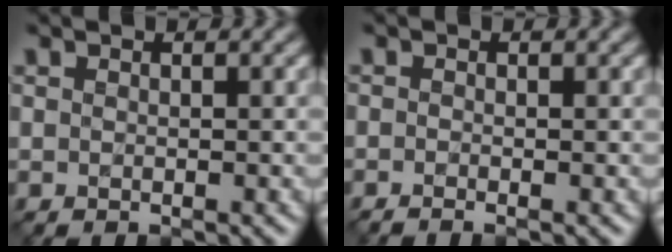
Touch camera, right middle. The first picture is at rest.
{"total": 0.9, "force": [-0.7, 0.1, 0.6], "torque": [-0.010, -0.011, -0.016]}